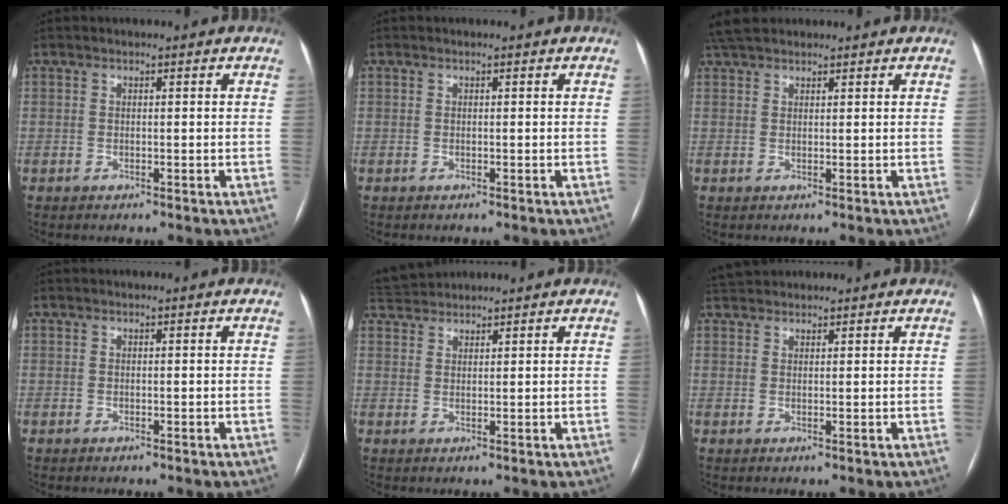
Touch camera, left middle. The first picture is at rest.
{"total": 0.0}
{"total": 4.7, "force": [4.1, 1.6, 1.6], "torque": [-0.033, 0.029, 0.076]}
{"total": 0.0}
{"total": 4.4, "force": [4.3, 0.7, 0.5], "torque": [-0.016, 0.029, 0.081]}
{"total": 3.8, "force": [3.6, 1.1, 0.7], "torque": [-0.019, 0.033, 0.065]}